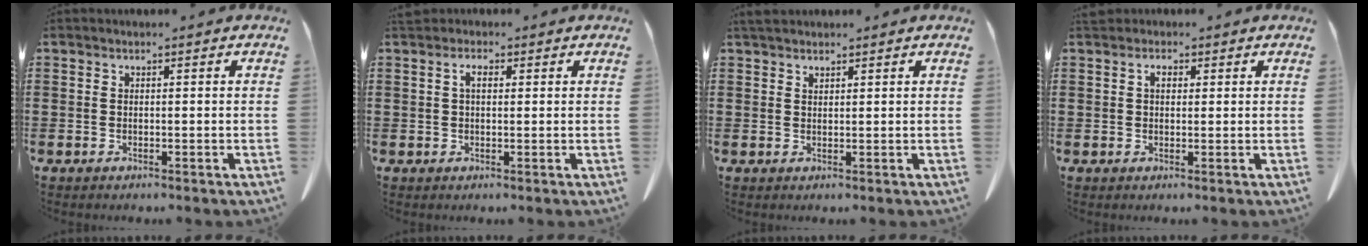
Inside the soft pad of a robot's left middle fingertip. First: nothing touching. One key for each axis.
{"total": 2.3, "fx": 0.7, "fy": 1.1, "fz": 1.9, "tx": -0.041, "ty": 0.007, "tz": 0.012}
{"total": 1.7, "fx": 1.6, "fy": 0.5, "fz": 0.4, "tx": -0.013, "ty": 0.000, "tz": 0.032}
{"total": 2.1, "fx": 0.8, "fy": 1.2, "fz": 1.5, "tx": -0.025, "ty": 0.002, "tz": 0.013}